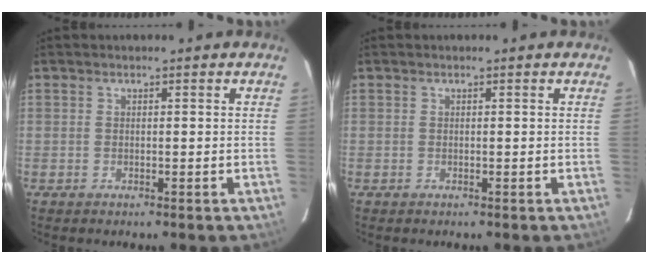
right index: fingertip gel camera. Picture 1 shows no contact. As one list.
[{"total": 0.0}]